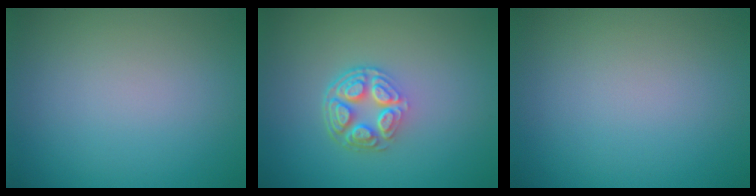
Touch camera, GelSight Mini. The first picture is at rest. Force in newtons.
{"total": 4.5, "press": 3.2, "slide": 3.1}
{"total": 0.0}